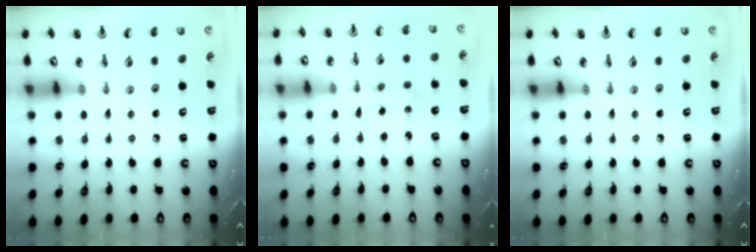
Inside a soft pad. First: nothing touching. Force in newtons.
{"total": 2.4, "press": 2.3, "slide": 0.4}
{"total": 0.0}